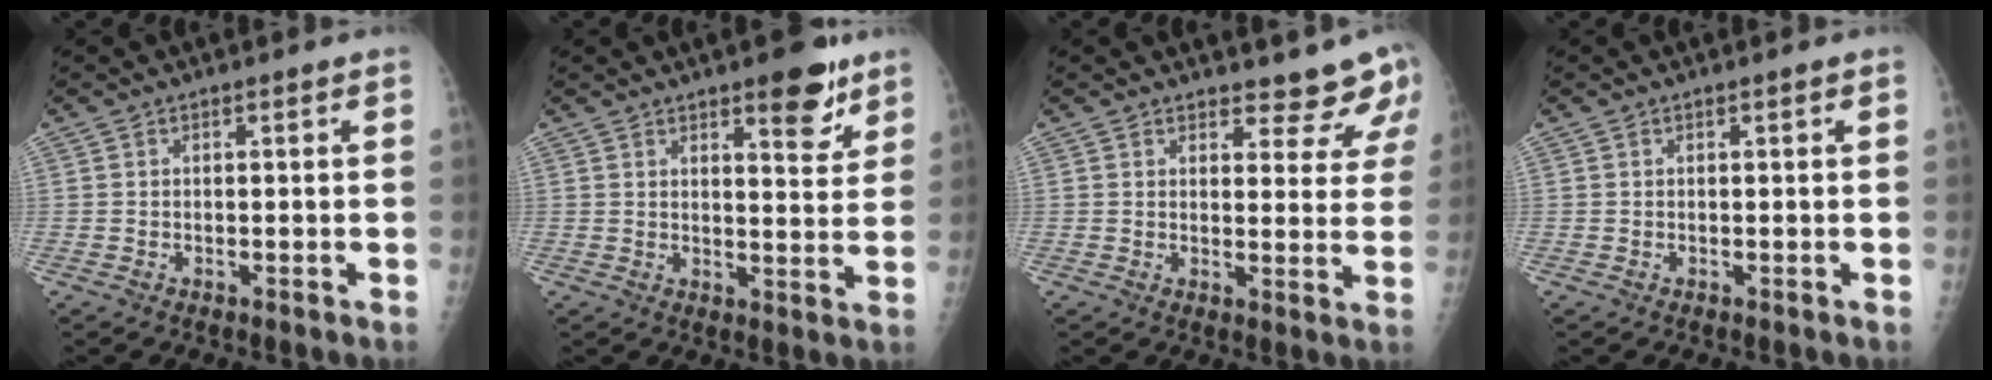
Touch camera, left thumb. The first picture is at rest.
{"total": 8.1, "force": [5.2, 2.8, 5.5], "torque": [-0.050, -0.031, 0.069]}
{"total": 7.8, "force": [7.2, 2.6, 1.1], "torque": [0.029, -0.048, 0.067]}
{"total": 0.0}